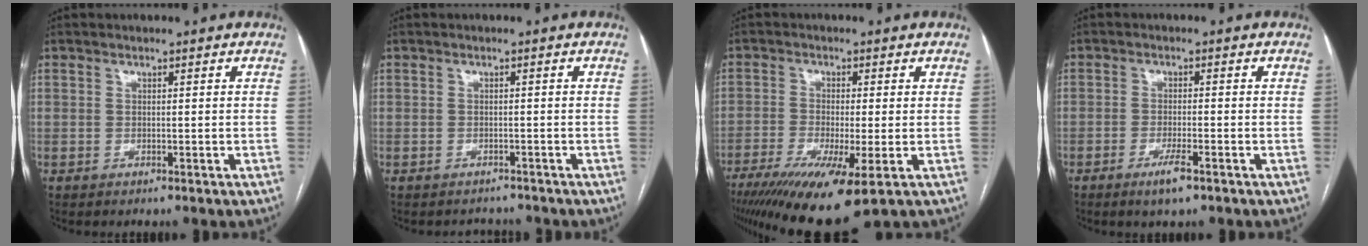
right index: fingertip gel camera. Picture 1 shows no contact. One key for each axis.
{"total": 2.5, "fx": -2.3, "fy": 1.0, "fz": -0.4, "tx": 0.005, "ty": 0.003, "tz": -0.031}
{"total": 13.5, "fx": -7.8, "fy": 1.7, "fz": 11.0, "tx": -0.179, "ty": -0.037, "tz": -0.127}
{"total": 3.4, "fx": -2.1, "fy": 0.4, "fz": 2.7, "tx": -0.051, "ty": -0.005, "tz": -0.034}